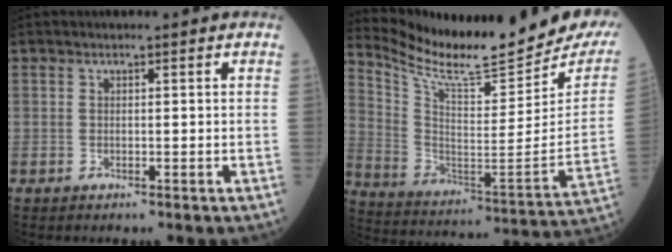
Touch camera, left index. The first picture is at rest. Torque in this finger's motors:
{"motor_torque": [0.98, -1.16, 0.00, 0.04]}